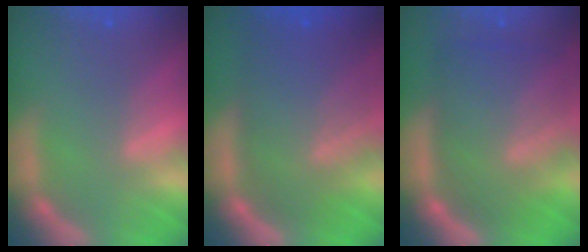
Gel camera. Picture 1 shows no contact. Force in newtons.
{"total": 10.0}
{"total": 10.0}